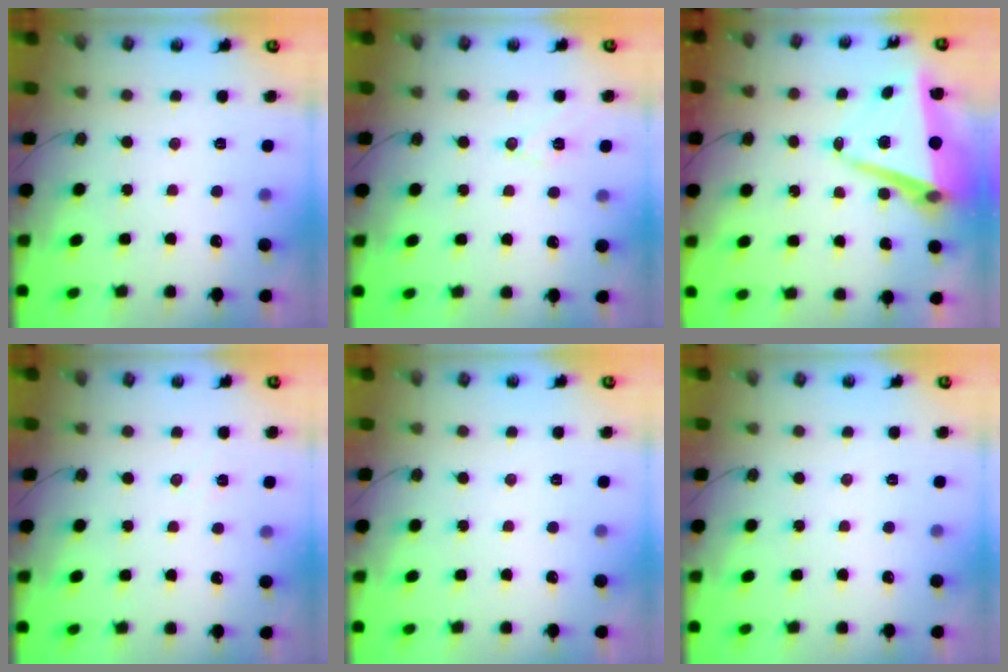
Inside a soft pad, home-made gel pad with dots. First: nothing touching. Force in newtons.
{"total": 7.1, "press": 6.2, "slide": 3.6}
{"total": 10.8, "press": 10.7, "slide": 1.6}
{"total": 5.2, "press": 2.8, "slide": 4.3}
{"total": 0.0}
{"total": 0.0}